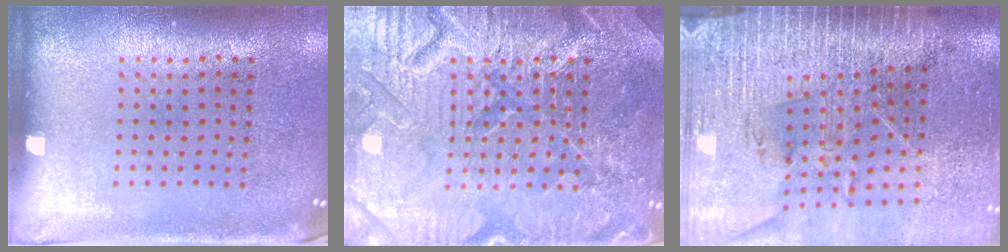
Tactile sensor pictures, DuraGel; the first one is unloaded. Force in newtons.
{"total": 7.9, "press": 7.8, "slide": 1.0}
{"total": 3.8, "press": 3.4, "slide": 1.8}